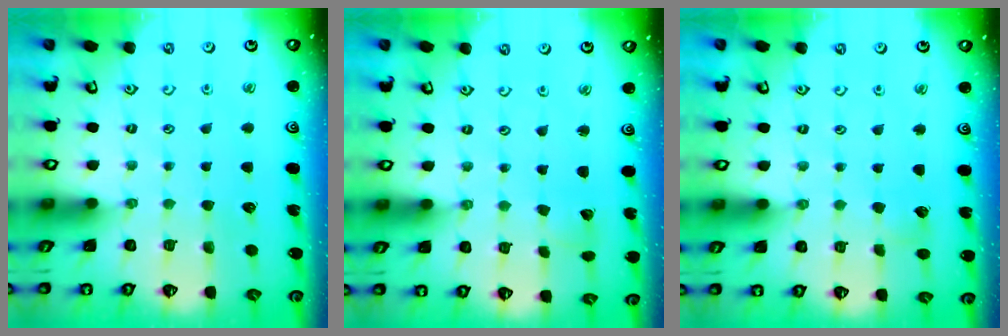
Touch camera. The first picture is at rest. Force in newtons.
{"total": 2.3, "press": 2.3, "slide": 0.1}
{"total": 2.0, "press": 2.0, "slide": 0.1}